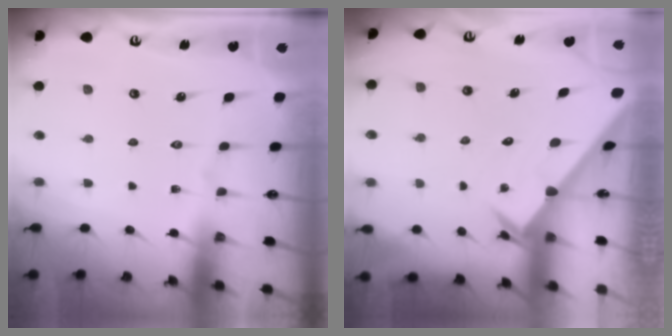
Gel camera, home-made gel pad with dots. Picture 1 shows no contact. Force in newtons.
{"total": 2.2, "press": 2.2, "slide": 0.2}